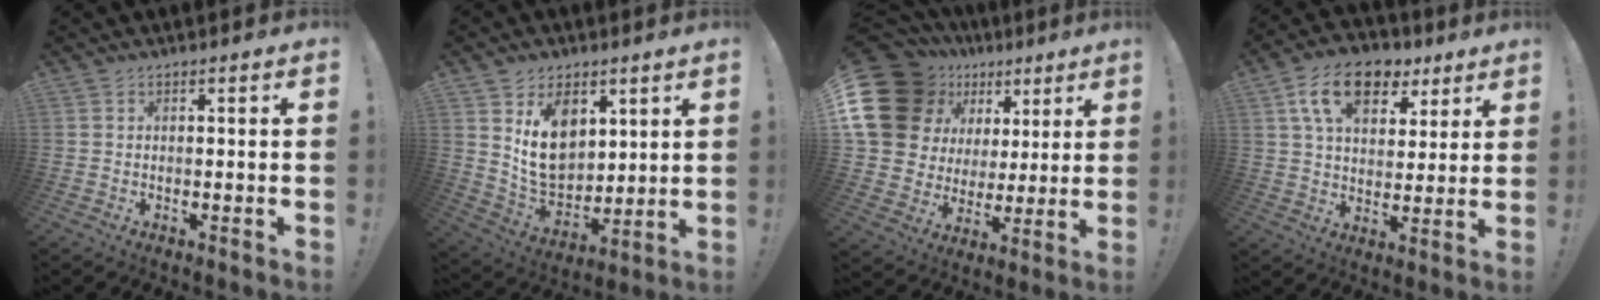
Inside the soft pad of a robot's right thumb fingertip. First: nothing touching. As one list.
[{"total": 14.7, "force": [5.7, 11.0, 7.9], "torque": [-0.124, -0.037, 0.113]}, {"total": 20.4, "force": [9.7, 15.0, 9.8], "torque": [-0.162, -0.058, 0.215]}, {"total": 15.3, "force": [7.8, 9.6, 9.0], "torque": [-0.144, -0.025, 0.143]}]